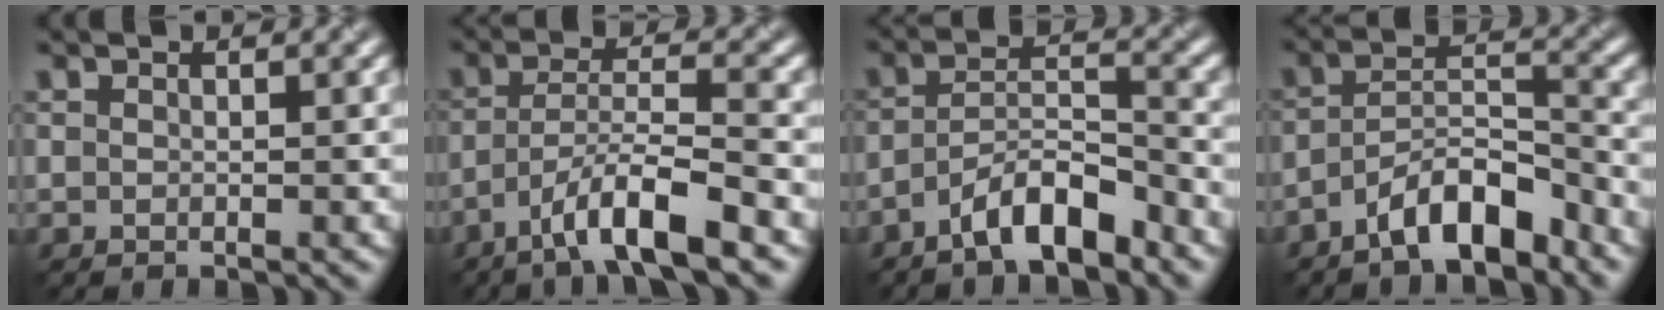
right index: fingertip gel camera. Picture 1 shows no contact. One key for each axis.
{"total": 6.7, "fx": -4.0, "fy": 1.2, "fz": 5.2, "tx": -0.088, "ty": 0.010, "tz": -0.076}
{"total": 5.5, "fx": -3.7, "fy": 1.5, "fz": 3.8, "tx": -0.062, "ty": 0.009, "tz": -0.069}
{"total": 6.1, "fx": -4.2, "fy": 1.9, "fz": 4.1, "tx": -0.066, "ty": 0.011, "tz": -0.075}